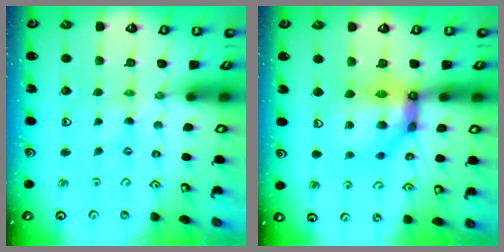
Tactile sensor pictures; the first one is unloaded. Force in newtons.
{"total": 12.7, "press": 12.5, "slide": 2.1}